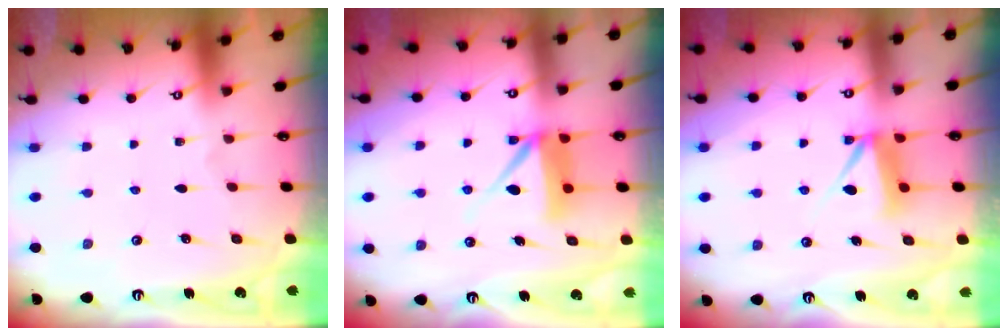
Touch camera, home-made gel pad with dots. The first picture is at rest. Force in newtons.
{"total": 7.9, "press": 7.8, "slide": 0.7}
{"total": 8.2, "press": 8.1, "slide": 0.6}